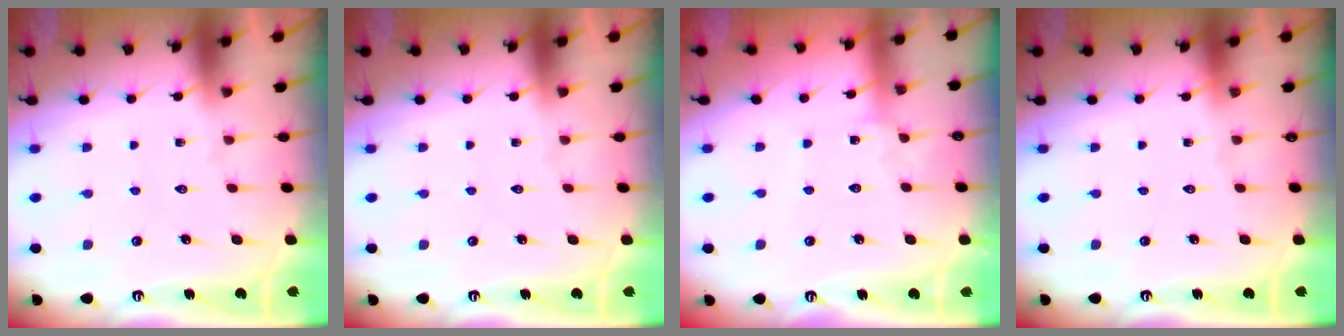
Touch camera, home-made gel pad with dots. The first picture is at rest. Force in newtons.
{"total": 0.0}
{"total": 2.0, "press": 2.0, "slide": 0.2}
{"total": 0.0}